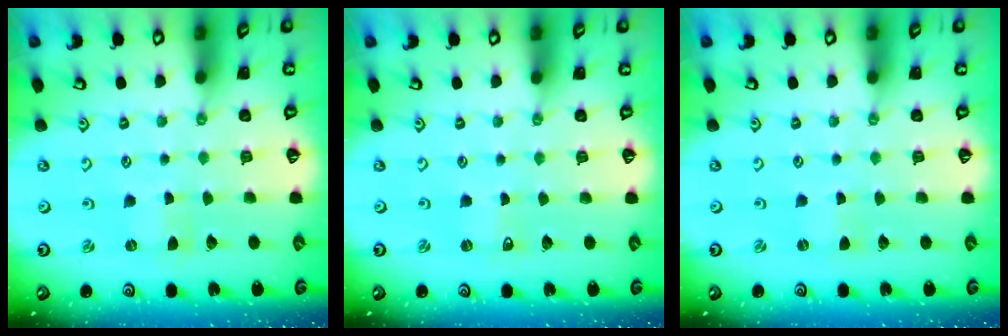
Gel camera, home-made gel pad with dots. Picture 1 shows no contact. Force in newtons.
{"total": 0.0}
{"total": 0.0}